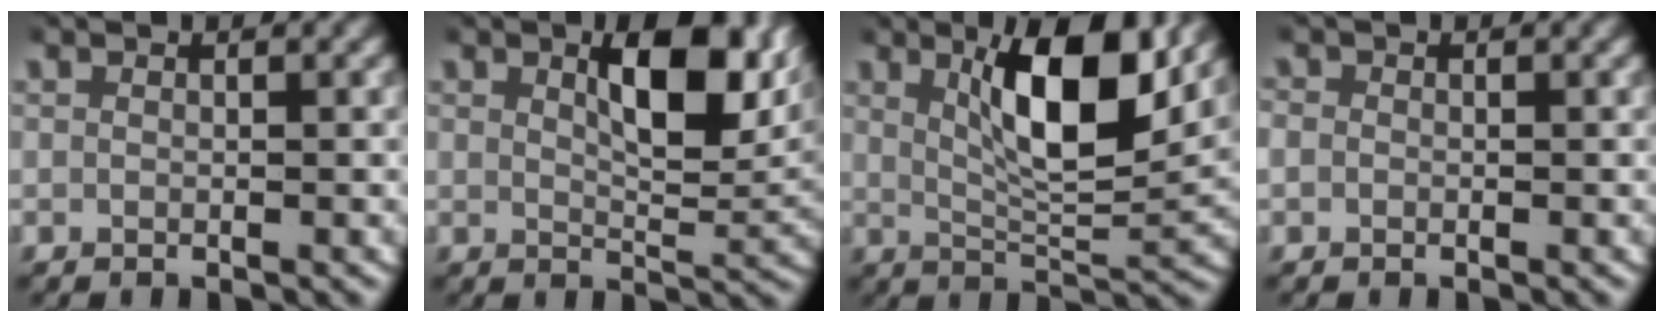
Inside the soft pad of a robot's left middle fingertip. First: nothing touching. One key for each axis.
{"total": 7.3, "fx": 3.2, "fy": 2.8, "fz": 6.0, "tx": -0.080, "ty": 0.003, "tz": 0.046}
{"total": 8.3, "fx": 3.4, "fy": 2.2, "fz": 7.3, "tx": -0.119, "ty": -0.004, "tz": 0.057}
{"total": 1.3, "fx": -0.1, "fy": 1.2, "fz": 0.5, "tx": -0.020, "ty": -0.002, "tz": -0.005}